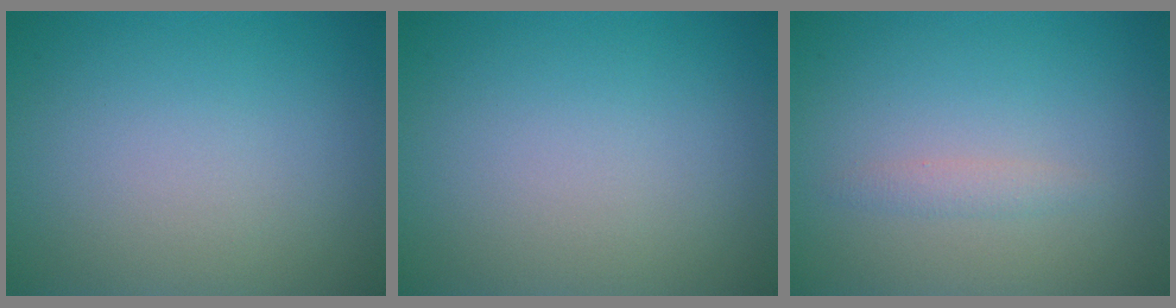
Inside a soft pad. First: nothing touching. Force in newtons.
{"total": 0.0}
{"total": 1.0, "press": 1.0, "slide": 0.0}